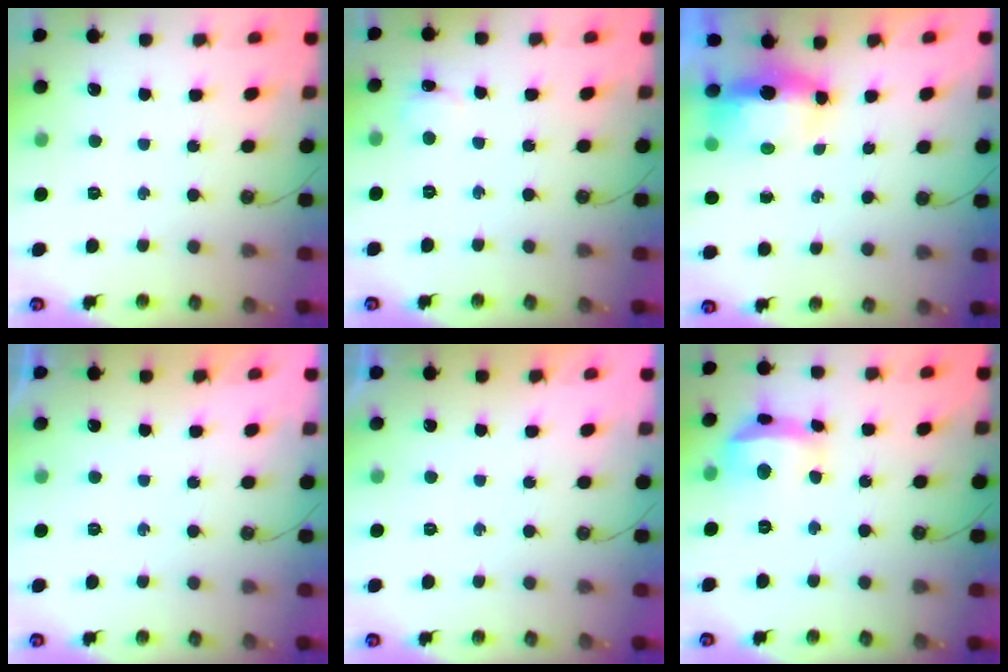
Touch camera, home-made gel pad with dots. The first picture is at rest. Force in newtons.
{"total": 4.0, "press": 3.6, "slide": 1.8}
{"total": 8.3, "press": 7.1, "slide": 4.2}
{"total": 0.0}
{"total": 0.0}
{"total": 13.4, "press": 13.3, "slide": 1.3}